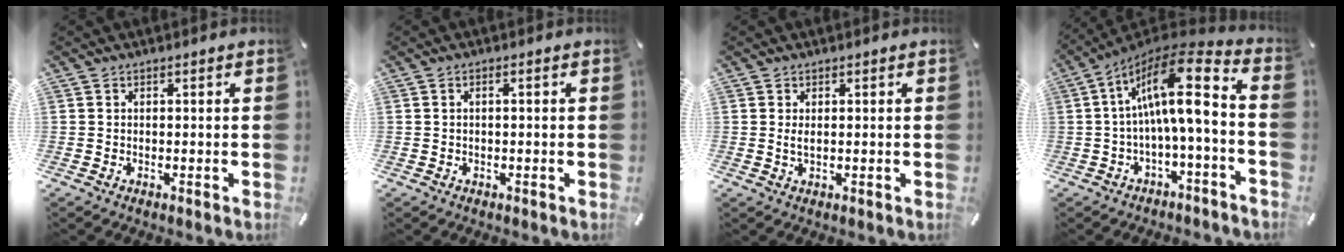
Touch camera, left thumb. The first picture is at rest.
{"total": 1.2, "force": [-0.2, 0.2, 1.2], "torque": [-0.020, -0.002, -0.003]}
{"total": 1.5, "force": [0.5, 0.6, 1.3], "torque": [-0.019, -0.001, 0.005]}
{"total": 14.4, "force": [1.3, 4.1, 13.7], "torque": [-0.227, -0.025, 0.013]}